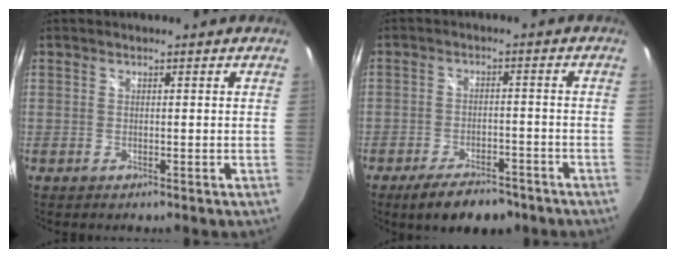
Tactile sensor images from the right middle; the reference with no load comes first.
{"total": 9.0, "force": [-6.8, 3.6, 4.7], "torque": [-0.100, -0.002, -0.101]}